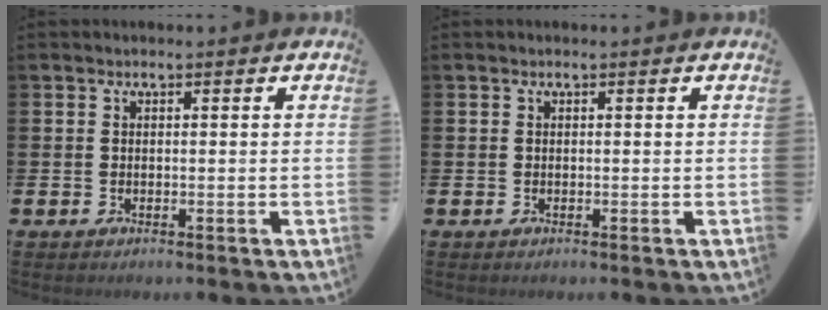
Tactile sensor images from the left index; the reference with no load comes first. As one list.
[{"total": 0.0}]